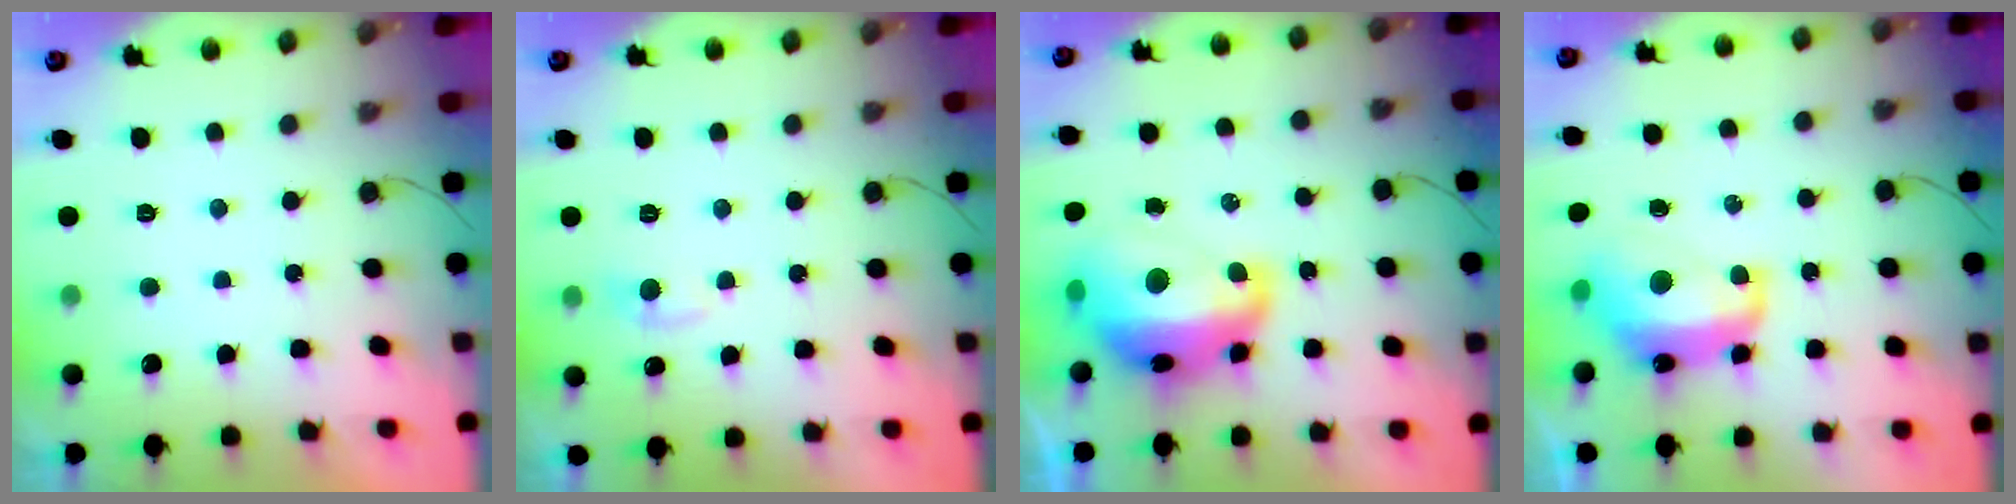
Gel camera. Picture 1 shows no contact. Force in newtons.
{"total": 5.6, "press": 5.5, "slide": 0.6}
{"total": 18.6, "press": 18.6, "slide": 1.6}
{"total": 13.4, "press": 13.4, "slide": 0.9}